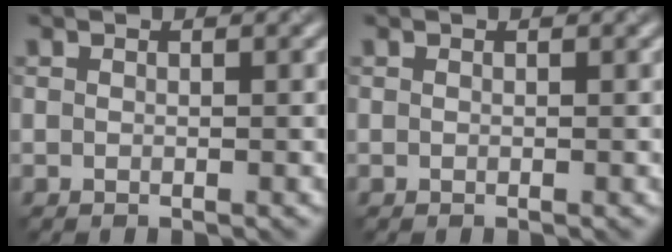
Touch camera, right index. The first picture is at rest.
{"total": 0.0}